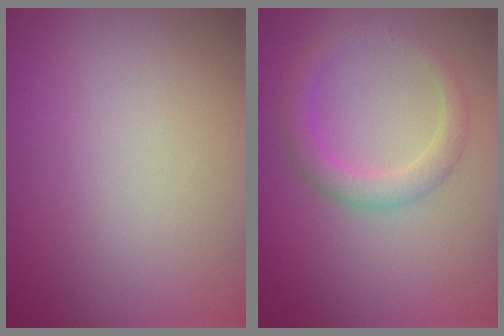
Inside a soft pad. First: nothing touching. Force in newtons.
{"total": 2.8, "press": 2.8, "slide": 0.1}